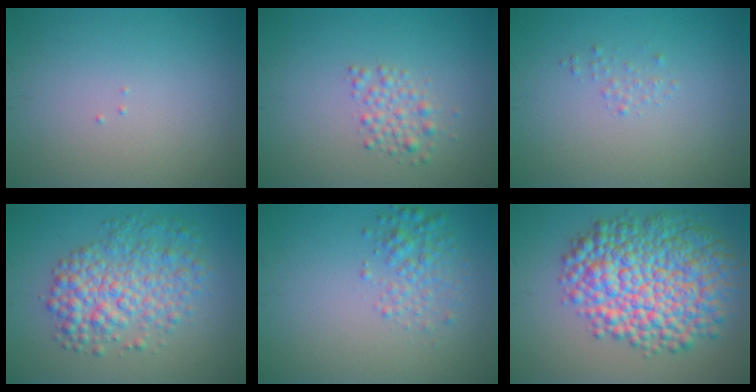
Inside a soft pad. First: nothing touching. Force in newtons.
{"total": 2.0, "press": 2.0, "slide": 0.1}
{"total": 0.7, "press": 0.7, "slide": 0.1}
{"total": 5.6, "press": 5.6, "slide": 0.1}
{"total": 2.4, "press": 2.4, "slide": 0.1}
{"total": 11.6, "press": 11.5, "slide": 0.3}